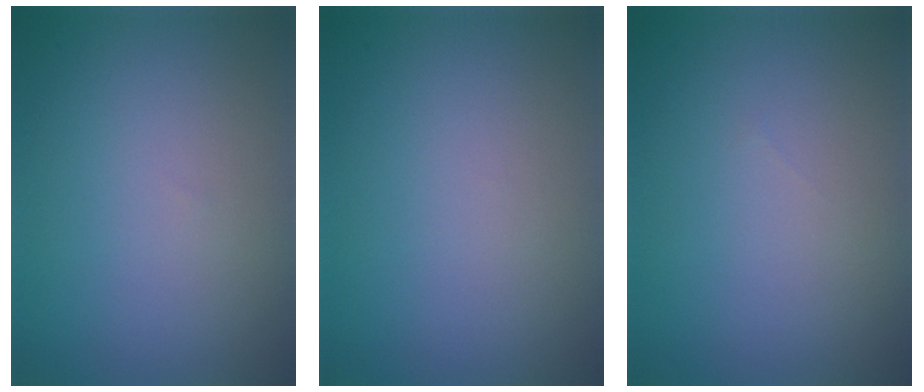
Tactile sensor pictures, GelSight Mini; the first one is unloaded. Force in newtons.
{"total": 0.0}
{"total": 0.0}